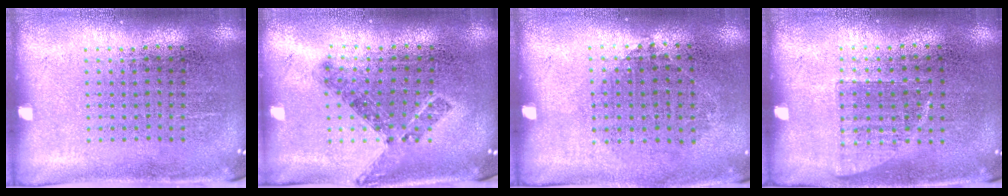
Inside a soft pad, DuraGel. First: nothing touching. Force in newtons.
{"total": 0.8, "press": 0.7, "slide": 0.3}
{"total": 0.9, "press": 0.8, "slide": 0.5}
{"total": 0.7, "press": 0.7, "slide": 0.2}